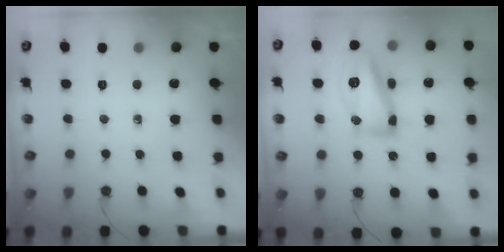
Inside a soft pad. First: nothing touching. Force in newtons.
{"total": 15.8, "press": 15.8, "slide": 1.1}